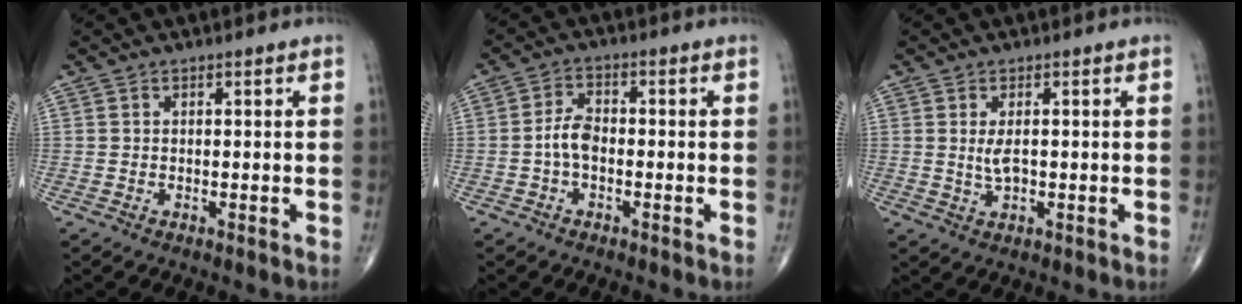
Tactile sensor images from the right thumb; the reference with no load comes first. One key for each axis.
{"total": 4.1, "fx": -1.1, "fy": 2.3, "fz": 3.2, "tx": -0.058, "ty": 0.016, "tz": -0.027}
{"total": 2.7, "fx": 0.2, "fy": 1.2, "fz": 2.4, "tx": -0.048, "ty": -0.006, "tz": 0.007}